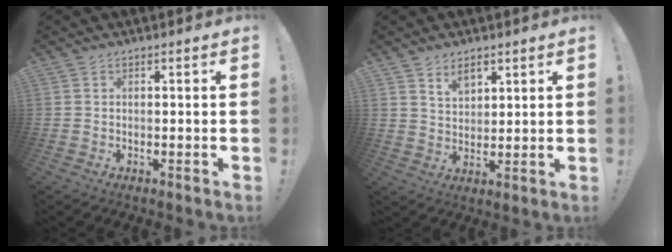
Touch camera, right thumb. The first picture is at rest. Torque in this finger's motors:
{"motor_torque": [-0.43, 0.64, -0.17, 0.09, -0.01]}